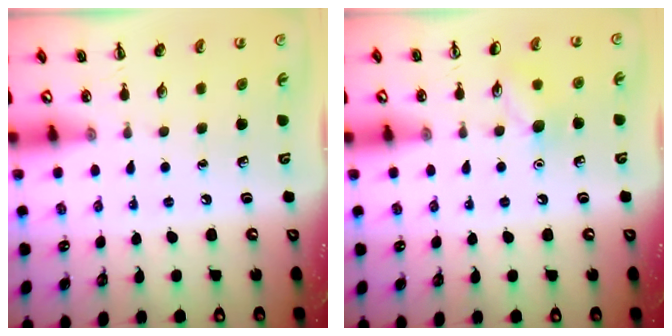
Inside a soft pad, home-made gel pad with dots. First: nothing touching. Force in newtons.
{"total": 7.5, "press": 7.4, "slide": 1.0}